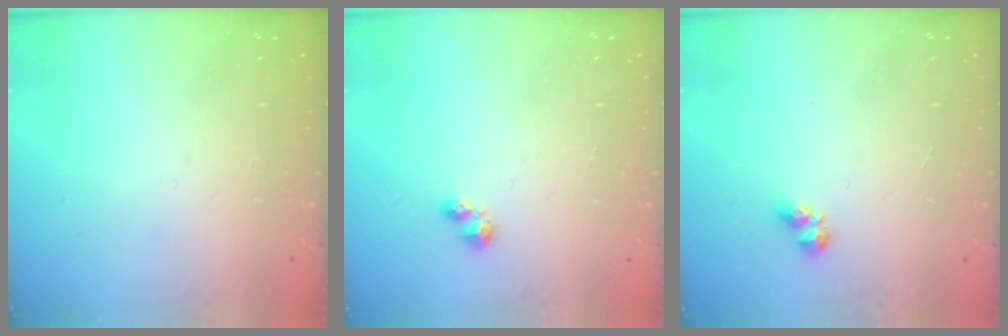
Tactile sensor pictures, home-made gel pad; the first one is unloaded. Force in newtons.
{"total": 2.8, "press": 2.8, "slide": 0.4}
{"total": 4.8, "press": 4.8, "slide": 0.6}